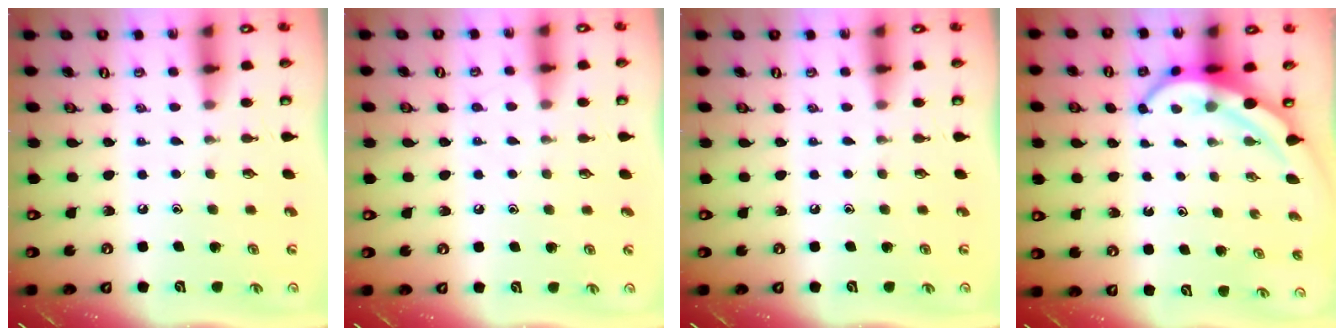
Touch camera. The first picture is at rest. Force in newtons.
{"total": 5.9, "press": 5.9, "slide": 0.8}
{"total": 0.0}
{"total": 6.4, "press": 6.3, "slide": 0.8}